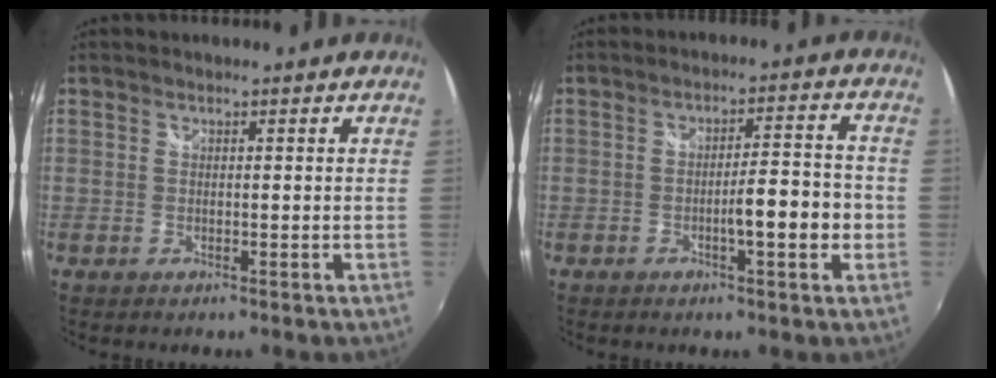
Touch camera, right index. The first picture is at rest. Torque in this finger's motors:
{"motor_torque": [1.06, 1.08, 0.14, 0.03]}